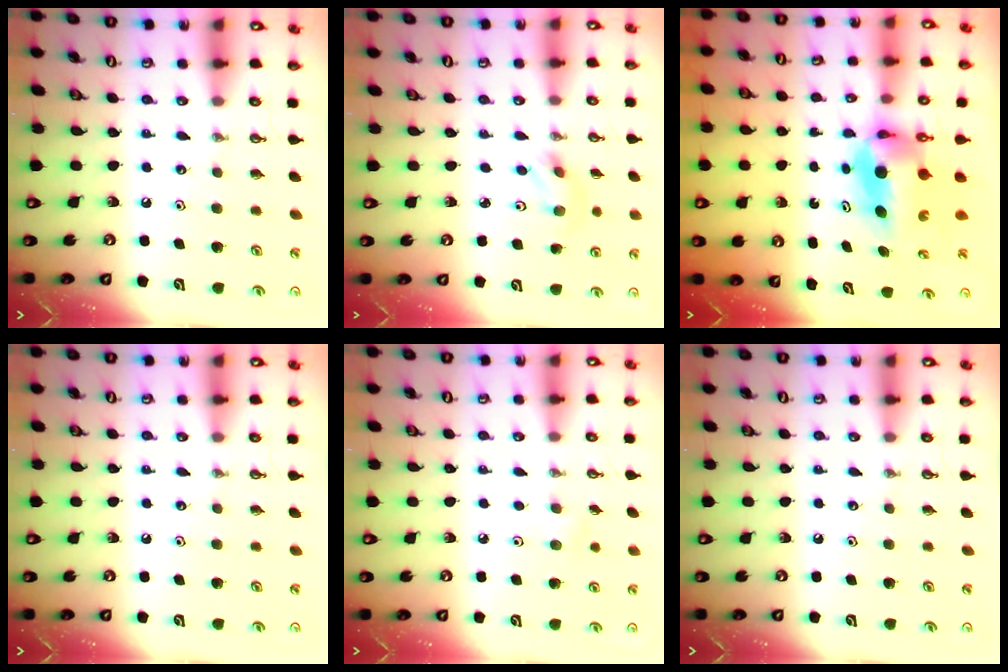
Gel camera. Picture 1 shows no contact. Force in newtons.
{"total": 3.6, "press": 2.8, "slide": 2.3}
{"total": 6.6, "press": 6.2, "slide": 2.3}
{"total": 0.0}
{"total": 4.4, "press": 4.0, "slide": 1.9}
{"total": 0.0}